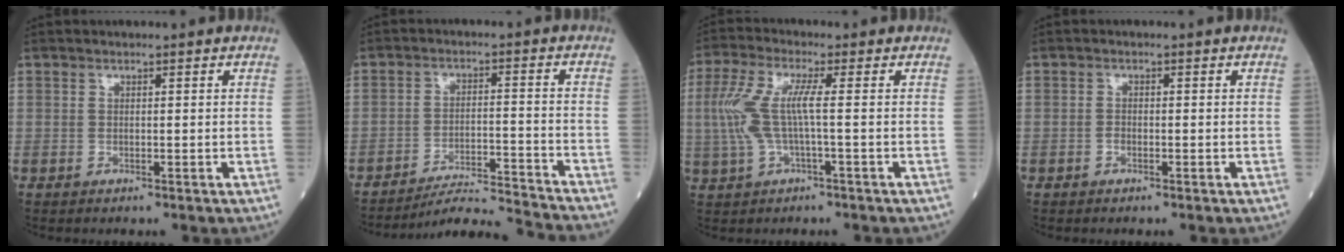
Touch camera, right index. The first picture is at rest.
{"total": 11.5, "force": [-11.1, -2.5, 1.4], "torque": [-0.018, -0.007, -0.180]}
{"total": 7.2, "force": [0.1, 1.3, 7.0], "torque": [-0.171, 0.017, -0.002]}
{"total": 0.9, "force": [-0.4, 0.5, 0.6], "torque": [-0.011, 0.003, -0.006]}